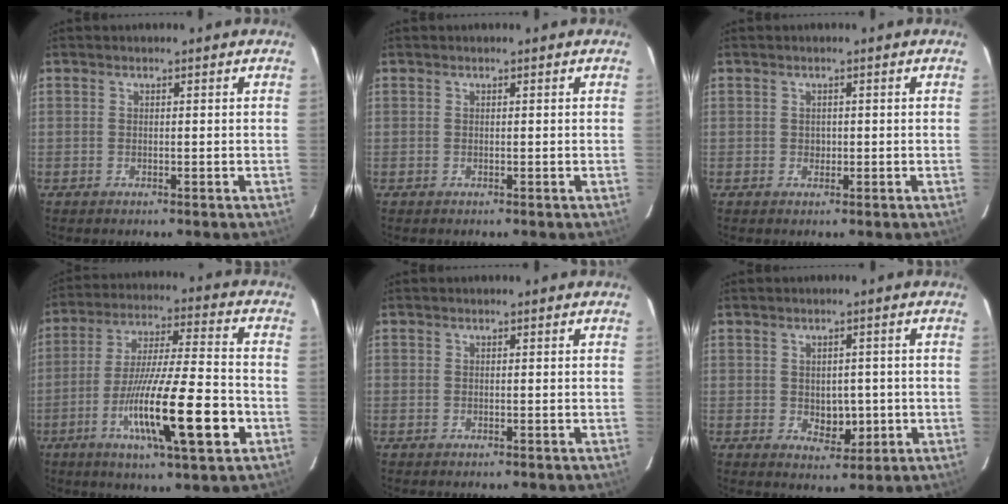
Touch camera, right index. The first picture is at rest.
{"total": 0.0}
{"total": 0.8, "force": [-0.1, 0.7, 0.4], "torque": [-0.006, 0.002, -0.001]}
{"total": 17.7, "force": [-6.2, 1.5, 16.5], "torque": [-0.286, -0.013, -0.102]}
{"total": 0.0}
{"total": 4.6, "force": [-0.5, 3.1, 3.3], "torque": [-0.038, 0.001, 0.004]}